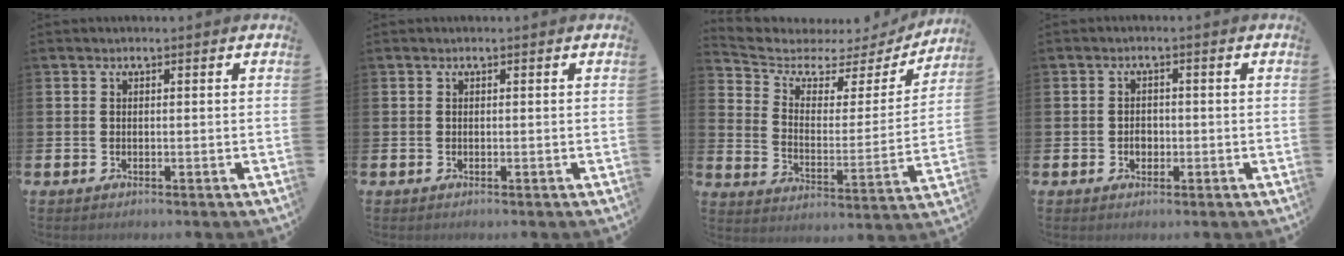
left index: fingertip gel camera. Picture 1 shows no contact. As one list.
[{"total": 0.0}, {"total": 5.2, "force": [4.2, 2.7, 1.5], "torque": [-0.061, -0.036, 0.061]}, {"total": 1.8, "force": [-0.4, 1.4, 1.0], "torque": [-0.007, 0.001, -0.012]}]